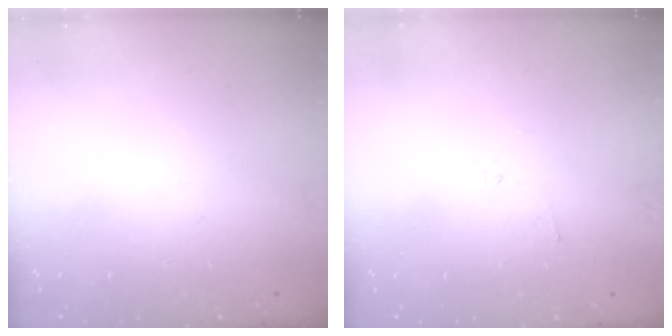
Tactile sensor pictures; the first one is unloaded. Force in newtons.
{"total": 2.2, "press": 2.1, "slide": 0.7}